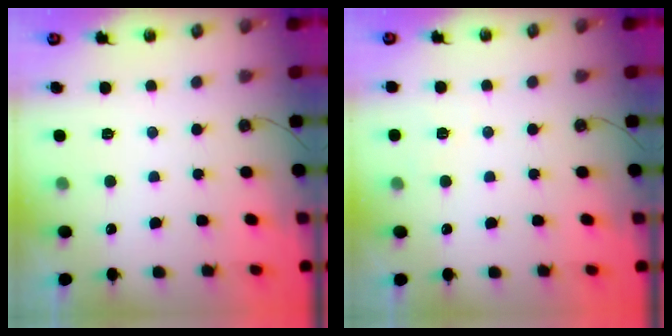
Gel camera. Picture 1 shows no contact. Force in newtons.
{"total": 4.0, "press": 3.9, "slide": 0.6}